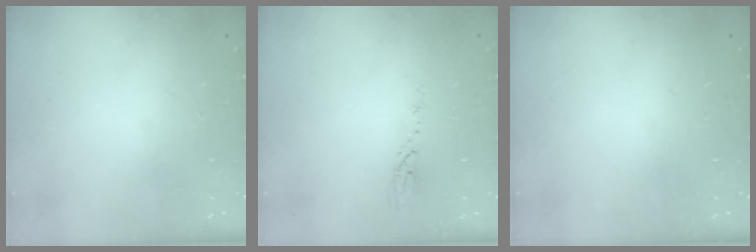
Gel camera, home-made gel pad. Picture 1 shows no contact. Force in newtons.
{"total": 5.1, "press": 5.1, "slide": 0.5}
{"total": 0.0}